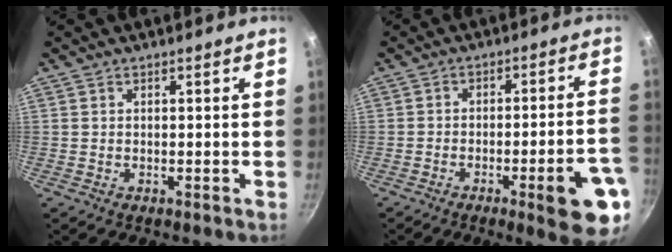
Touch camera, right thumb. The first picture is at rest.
{"total": 13.2, "force": [-5.8, 2.5, 11.5], "torque": [-0.128, 0.035, -0.071]}